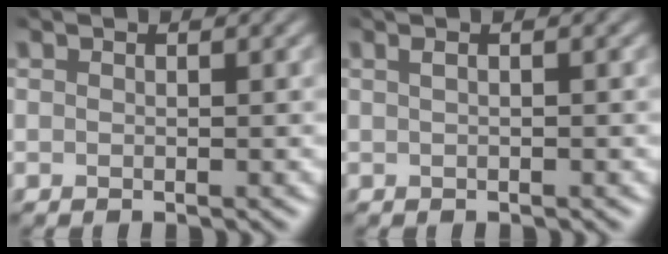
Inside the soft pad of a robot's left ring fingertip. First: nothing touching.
{"total": 2.1, "force": [0.8, 1.0, 1.6], "torque": [-0.011, 0.004, -0.006]}